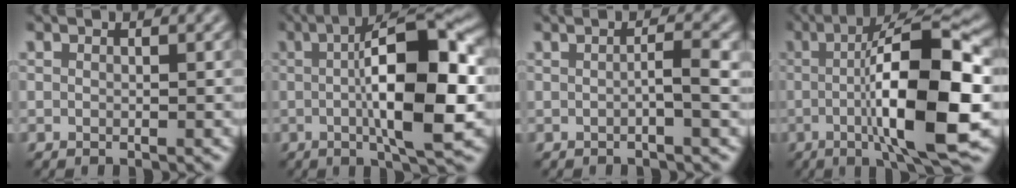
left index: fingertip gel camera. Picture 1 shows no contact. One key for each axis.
{"total": 11.4, "fx": -0.2, "fy": 2.9, "fz": 11.0, "tx": -0.162, "ty": 0.007, "tz": -0.005}
{"total": 1.9, "fx": -0.3, "fy": 0.3, "fz": 1.9, "tx": -0.030, "ty": 0.003, "tz": -0.007}
{"total": 12.7, "fx": -1.5, "fy": 2.6, "fz": 12.3, "tx": -0.186, "ty": 0.008, "tz": -0.030}